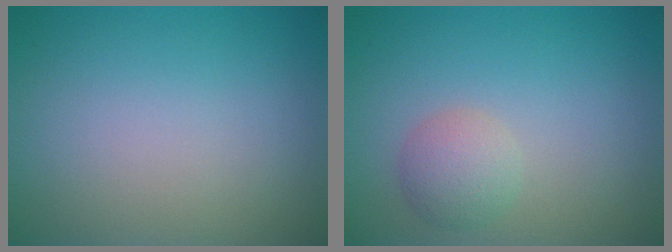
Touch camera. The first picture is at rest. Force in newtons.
{"total": 2.4, "press": 2.4, "slide": 0.1}